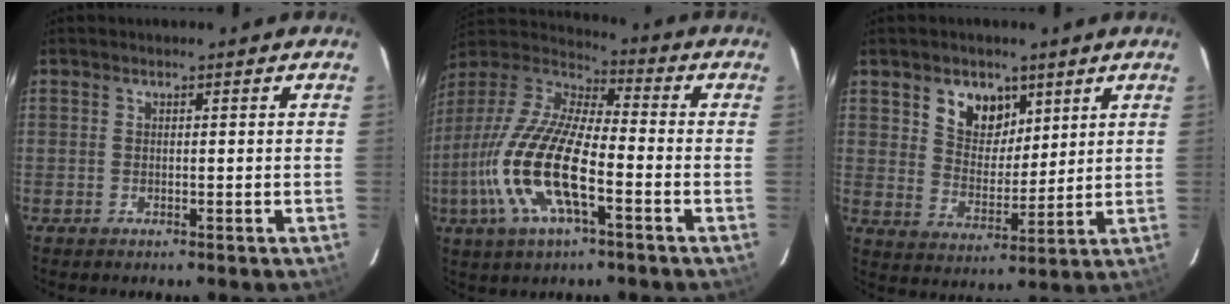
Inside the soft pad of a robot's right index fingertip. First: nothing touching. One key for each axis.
{"total": 19.4, "fx": -6.3, "fy": 6.2, "fz": 17.3, "tx": -0.358, "ty": -0.019, "tz": -0.130}
{"total": 8.7, "fx": 4.7, "fy": 6.2, "fz": 4.0, "tx": -0.064, "ty": 0.003, "tz": 0.089}